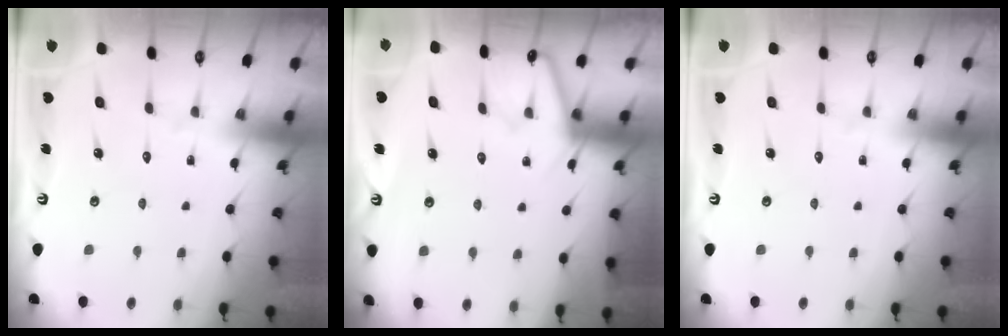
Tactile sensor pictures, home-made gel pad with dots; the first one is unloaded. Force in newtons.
{"total": 5.6, "press": 5.5, "slide": 0.8}
{"total": 0.0}